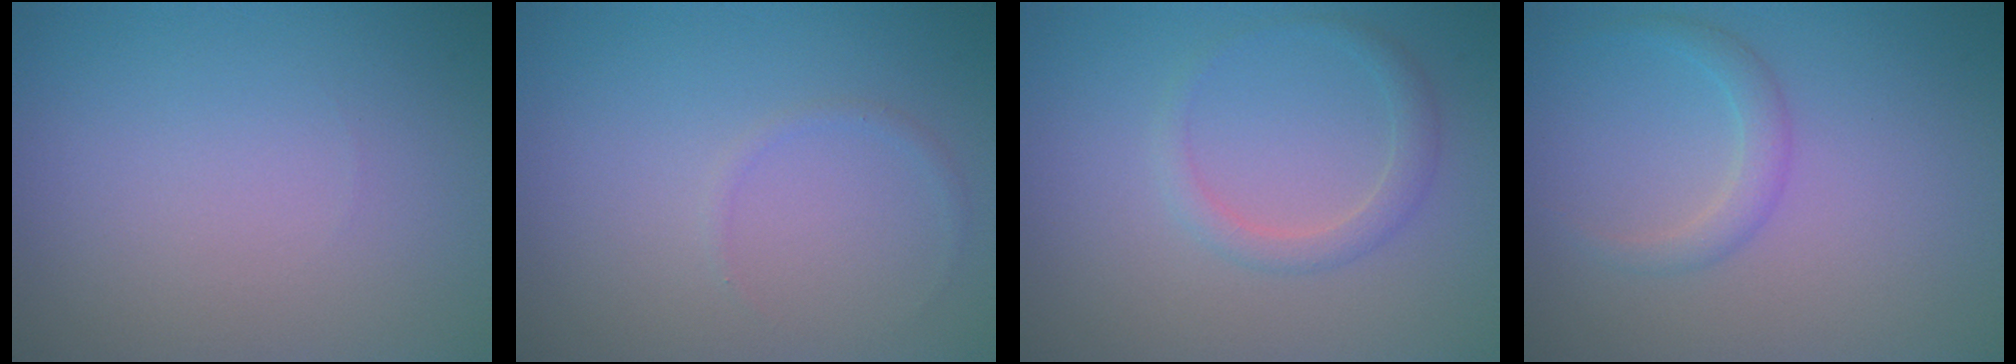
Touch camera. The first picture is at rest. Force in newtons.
{"total": 0.6, "press": 0.6, "slide": 0.0}
{"total": 1.7, "press": 1.7, "slide": 0.1}
{"total": 1.7, "press": 1.7, "slide": 0.1}